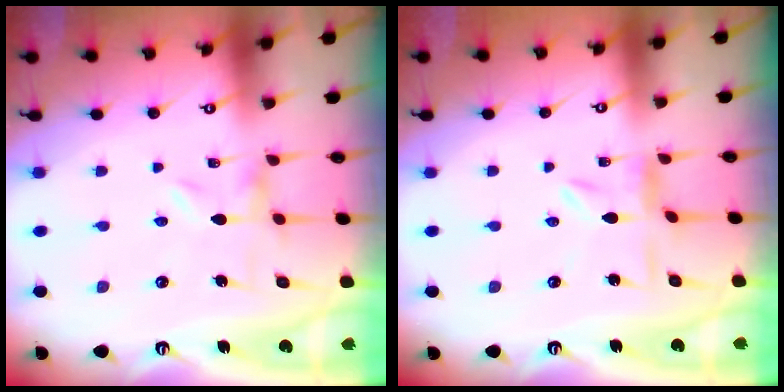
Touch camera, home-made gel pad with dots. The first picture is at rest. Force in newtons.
{"total": 1.3, "press": 1.2, "slide": 0.2}